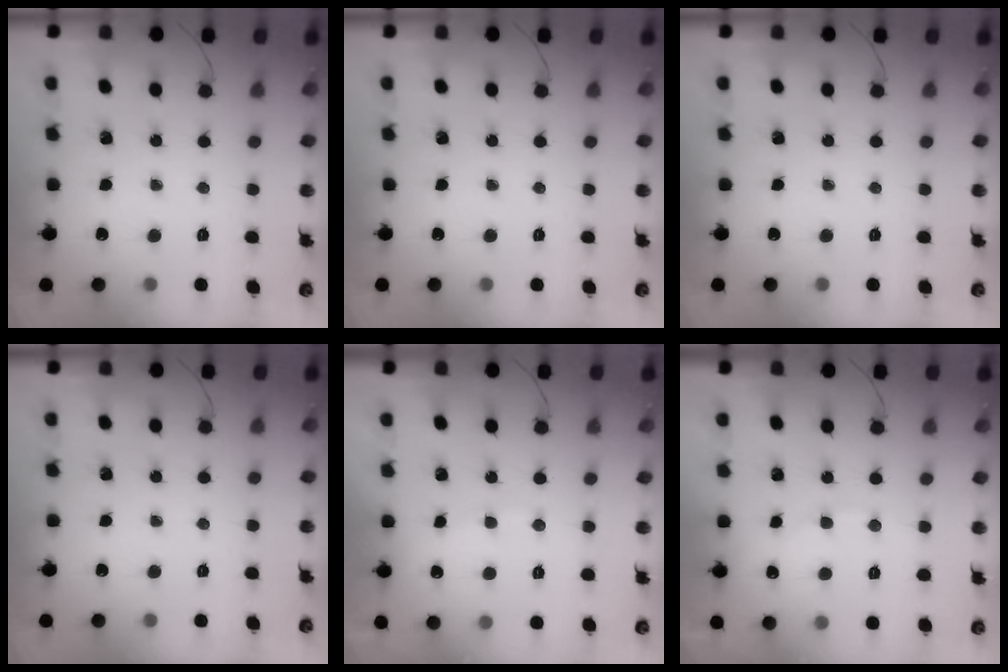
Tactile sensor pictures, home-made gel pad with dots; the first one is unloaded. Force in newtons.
{"total": 0.0}
{"total": 0.0}
{"total": 0.0}
{"total": 6.8, "press": 6.7, "slide": 1.4}
{"total": 6.6, "press": 6.5, "slide": 1.1}